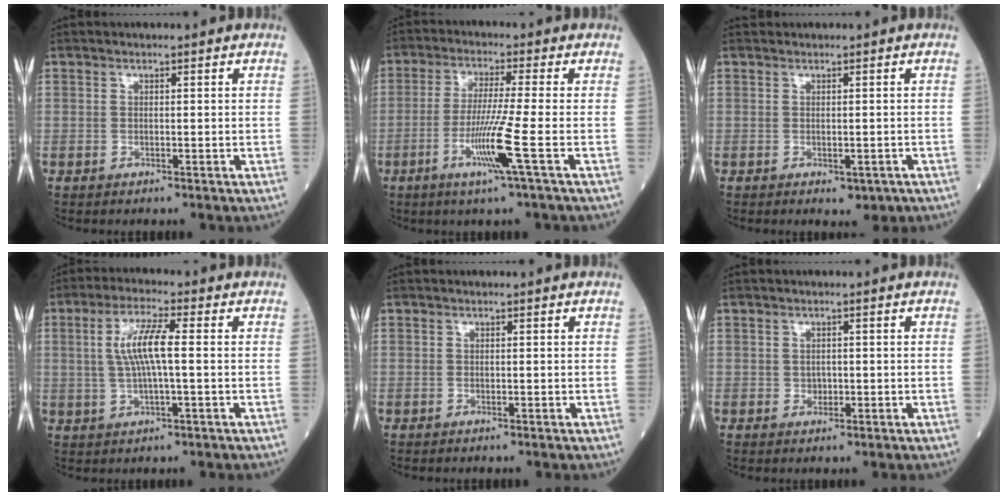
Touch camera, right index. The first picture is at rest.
{"total": 7.9, "force": [-2.8, -1.7, 7.2], "torque": [-0.142, -0.020, -0.061]}
{"total": 2.0, "force": [-0.5, 1.4, 1.3], "torque": [-0.011, 0.001, 0.000]}
{"total": 6.9, "force": [0.7, 0.8, 6.8], "torque": [-0.140, 0.008, 0.014]}
{"total": 0.0}
{"total": 1.1, "force": [-0.1, 1.1, 0.4], "torque": [-0.002, 0.002, 0.002]}